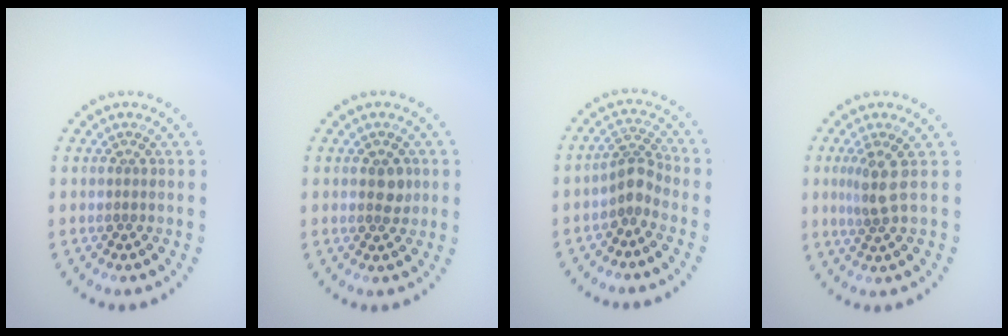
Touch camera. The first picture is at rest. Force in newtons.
{"total": 1.8, "press": 1.8, "slide": 0.1}
{"total": 2.4, "press": 1.8, "slide": 1.6}
{"total": 2.5, "press": 1.9, "slide": 1.6}